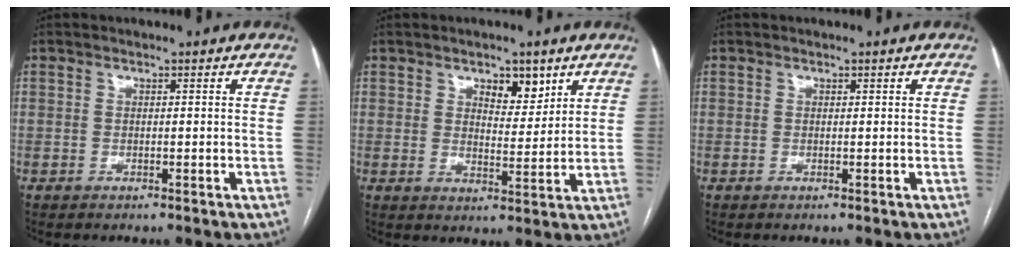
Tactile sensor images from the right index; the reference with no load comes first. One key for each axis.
{"total": 5.2, "fx": 3.1, "fy": 2.4, "fz": 3.3, "tx": -0.046, "ty": -0.002, "tz": 0.048}
{"total": 0.0}